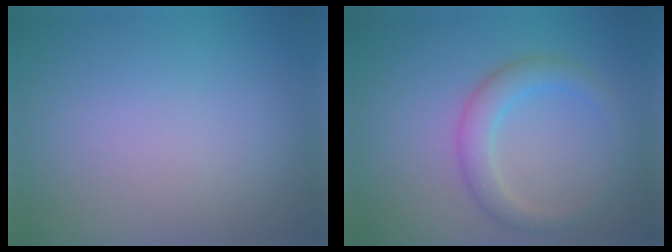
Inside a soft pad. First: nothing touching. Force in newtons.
{"total": 2.8, "press": 2.8, "slide": 0.2}